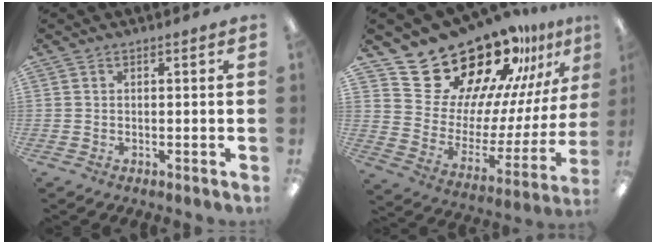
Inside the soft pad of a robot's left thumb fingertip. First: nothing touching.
{"total": 24.1, "force": [20.6, 10.0, 7.5], "torque": [-0.116, -0.158, 0.374]}